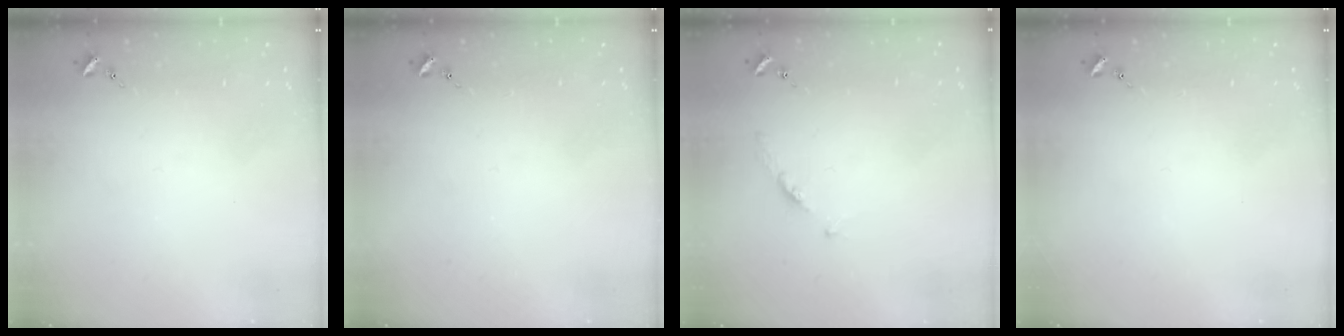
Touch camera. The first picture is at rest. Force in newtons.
{"total": 0.0}
{"total": 3.5, "press": 3.5, "slide": 0.5}
{"total": 0.0}